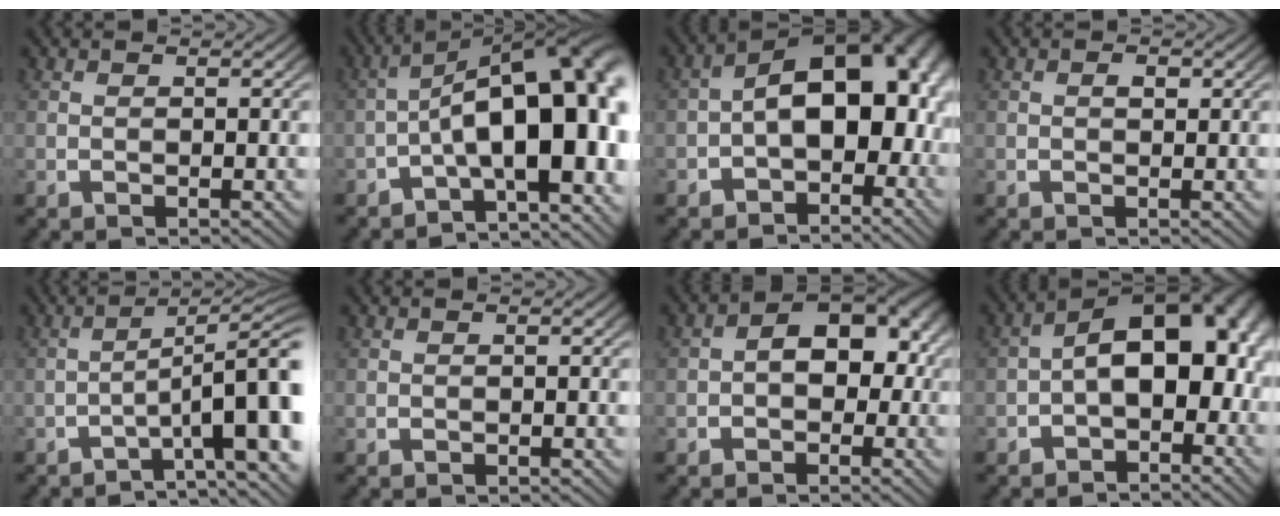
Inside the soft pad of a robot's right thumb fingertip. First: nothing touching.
{"total": 15.4, "force": [-2.0, 8.3, 12.8], "torque": [-0.189, -0.051, -0.011]}
{"total": 11.5, "force": [-0.5, 7.5, 8.8], "torque": [-0.128, -0.017, -0.006]}
{"total": 0.7, "force": [0.2, 0.5, 0.5], "torque": [-0.004, 0.001, 0.003]}
{"total": 7.5, "force": [-1.7, 3.4, 6.4], "torque": [-0.091, -0.016, -0.022]}
{"total": 0.0}
{"total": 6.6, "force": [0.0, 4.4, 4.9], "torque": [-0.084, -0.010, 0.003]}
{"total": 10.4, "force": [-0.4, 6.7, 7.9], "torque": [-0.117, -0.012, -0.006]}